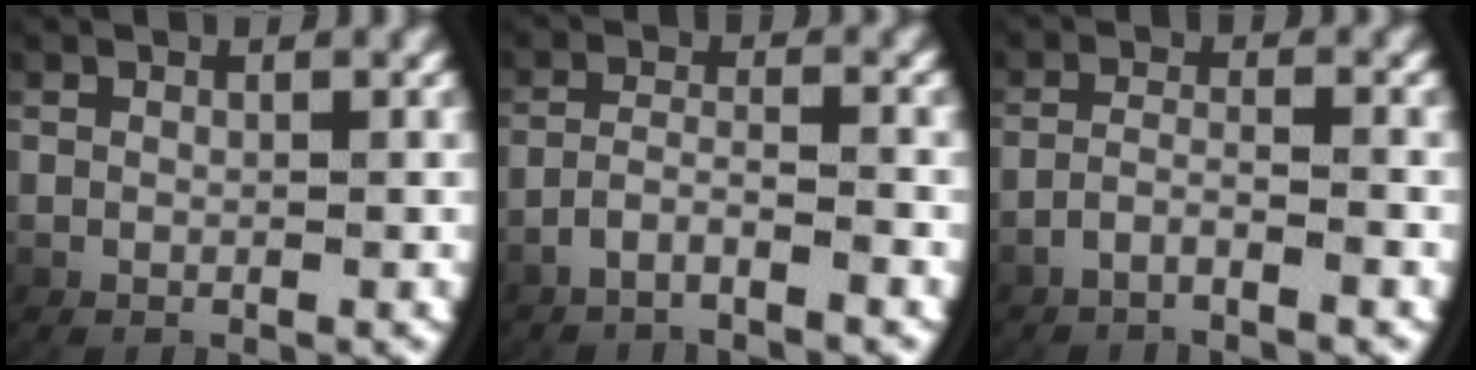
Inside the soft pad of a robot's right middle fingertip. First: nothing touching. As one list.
[{"total": 2.8, "force": [-2.5, 0.2, 1.3], "torque": [-0.034, -0.008, -0.042]}, {"total": 2.3, "force": [-1.9, 0.0, 1.2], "torque": [-0.032, -0.007, -0.033]}]